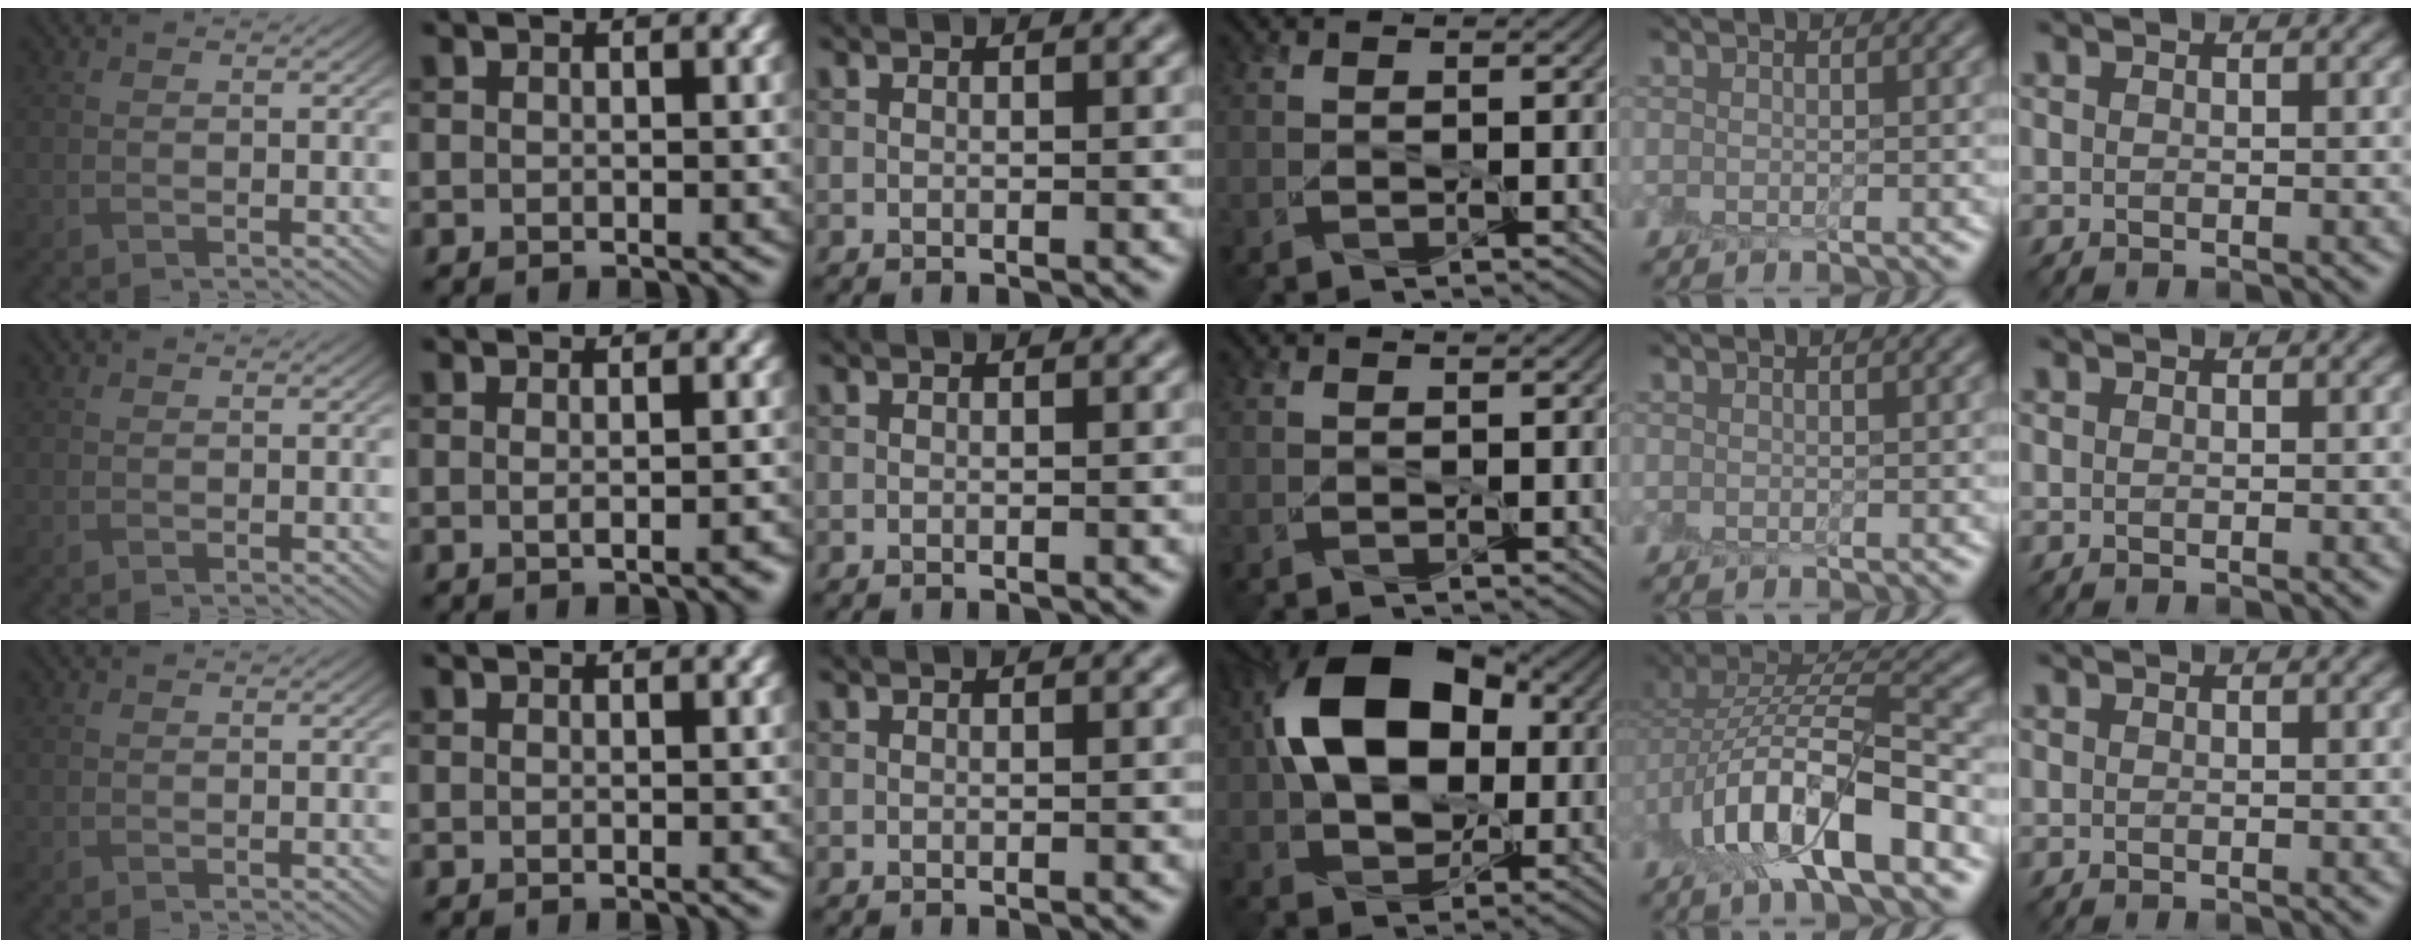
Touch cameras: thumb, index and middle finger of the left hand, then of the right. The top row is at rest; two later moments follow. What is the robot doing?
{"motion": "peel", "object": "postage stamp"}